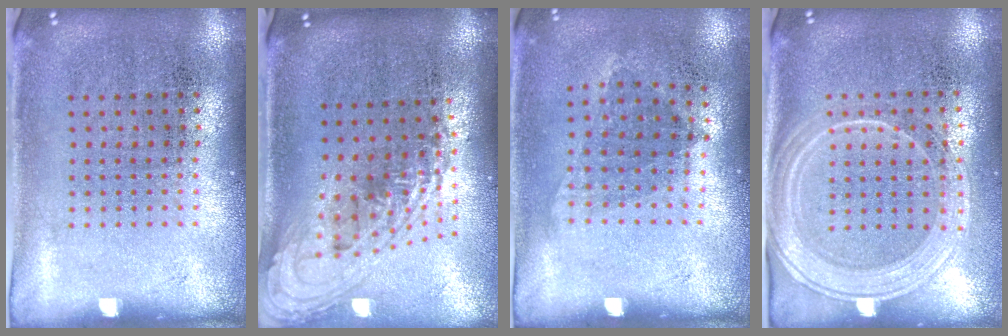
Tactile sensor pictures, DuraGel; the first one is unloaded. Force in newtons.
{"total": 2.1, "press": 1.5, "slide": 1.4}
{"total": 0.9, "press": 0.7, "slide": 0.6}
{"total": 2.1, "press": 1.9, "slide": 0.9}